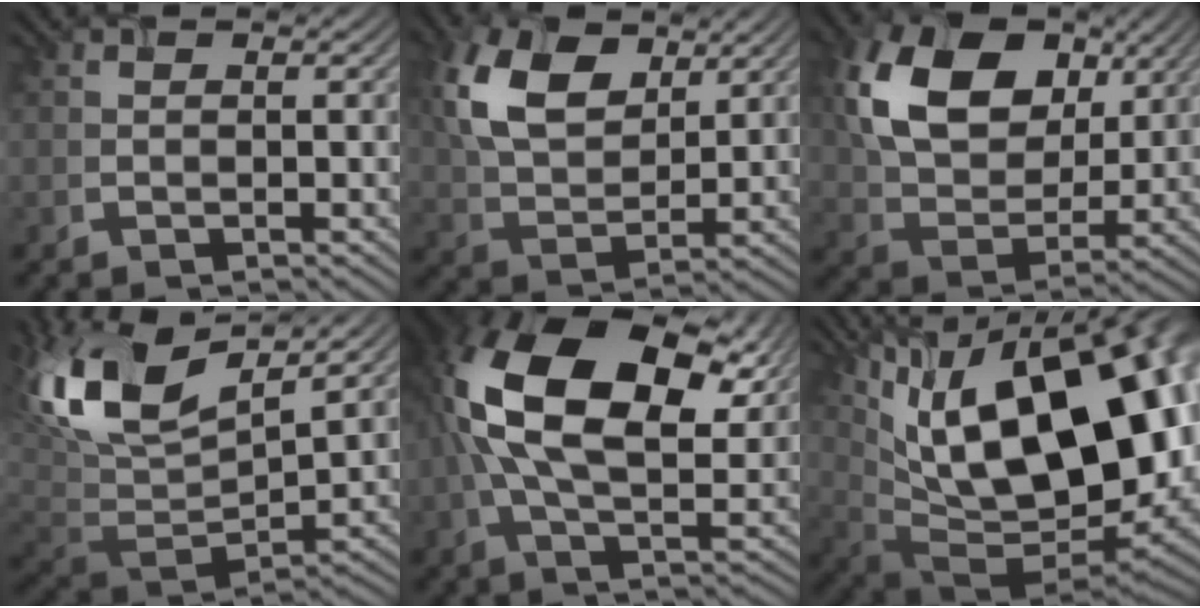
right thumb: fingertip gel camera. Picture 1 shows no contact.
{"total": 10.5, "force": [4.3, 6.4, 7.1], "torque": [-0.181, 0.017, 0.090]}
{"total": 13.2, "force": [4.6, 9.0, 8.4], "torque": [-0.178, 0.011, 0.084]}
{"total": 14.7, "force": [6.0, 7.2, 11.4], "torque": [-0.260, 0.027, 0.110]}
{"total": 17.5, "force": [4.1, 9.9, 13.9], "torque": [-0.287, 0.014, 0.075]}
{"total": 21.9, "force": [6.4, 11.2, 17.7], "torque": [-0.290, 0.039, 0.118]}